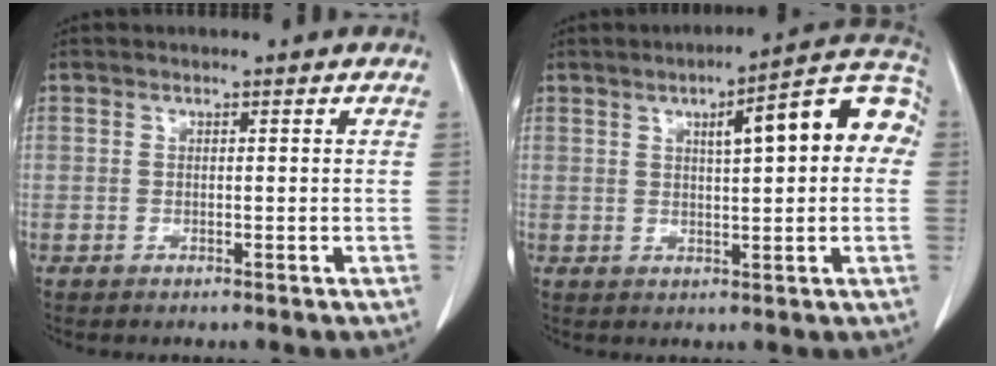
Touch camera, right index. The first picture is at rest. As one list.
[{"total": 12.7, "force": [3.0, 2.6, 12.0], "torque": [-0.155, 0.038, 0.033]}]